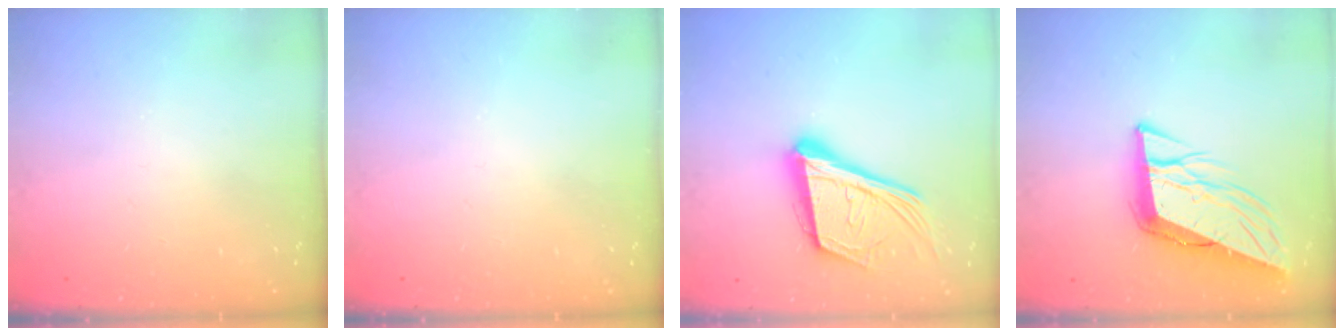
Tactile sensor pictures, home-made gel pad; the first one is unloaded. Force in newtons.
{"total": 0.0}
{"total": 23.2, "press": 22.7, "slide": 5.0}
{"total": 11.8, "press": 11.2, "slide": 3.6}